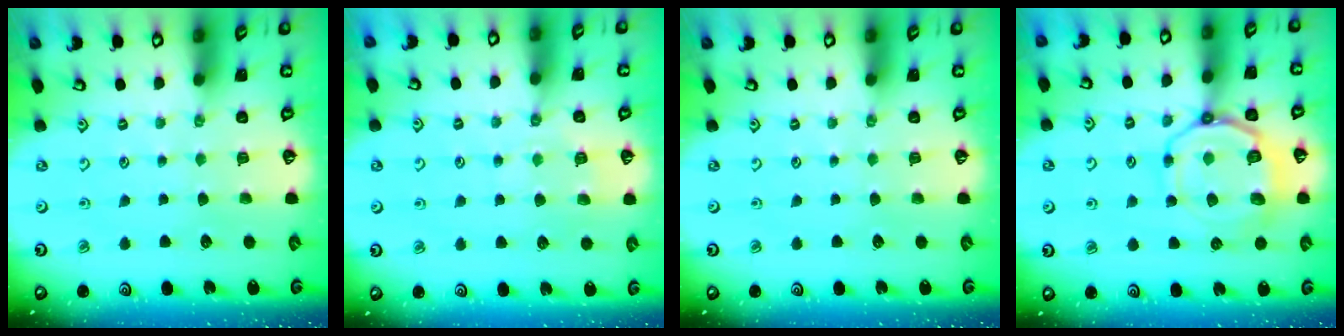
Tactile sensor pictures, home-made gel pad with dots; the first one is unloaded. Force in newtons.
{"total": 5.3, "press": 5.2, "slide": 0.6}
{"total": 0.0}
{"total": 12.6, "press": 12.5, "slide": 1.4}